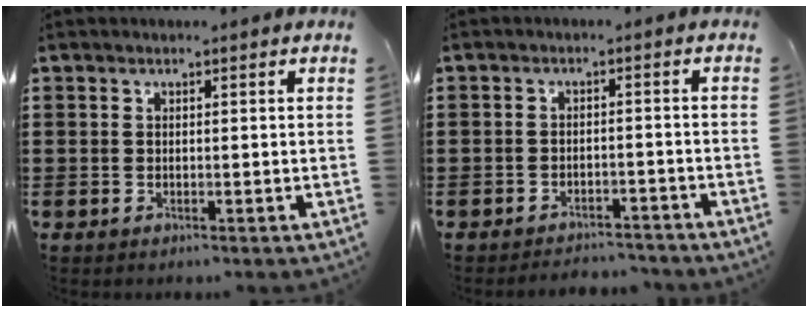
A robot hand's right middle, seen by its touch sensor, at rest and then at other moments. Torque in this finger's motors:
{"motor_torque": [0.98, -0.01, 0.02, 0.00]}